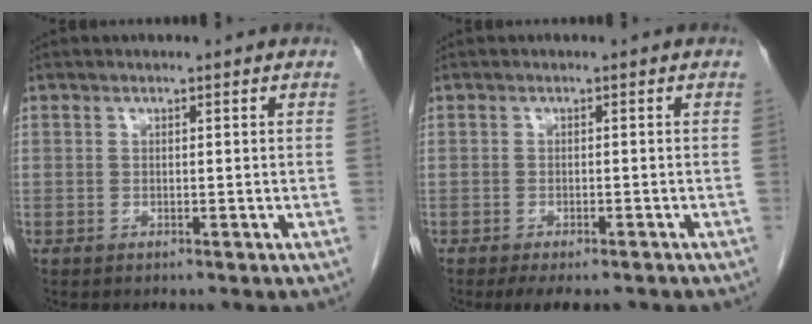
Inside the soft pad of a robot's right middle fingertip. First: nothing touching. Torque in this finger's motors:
{"motor_torque": [0.53, -0.64, 0.04, 0.02]}